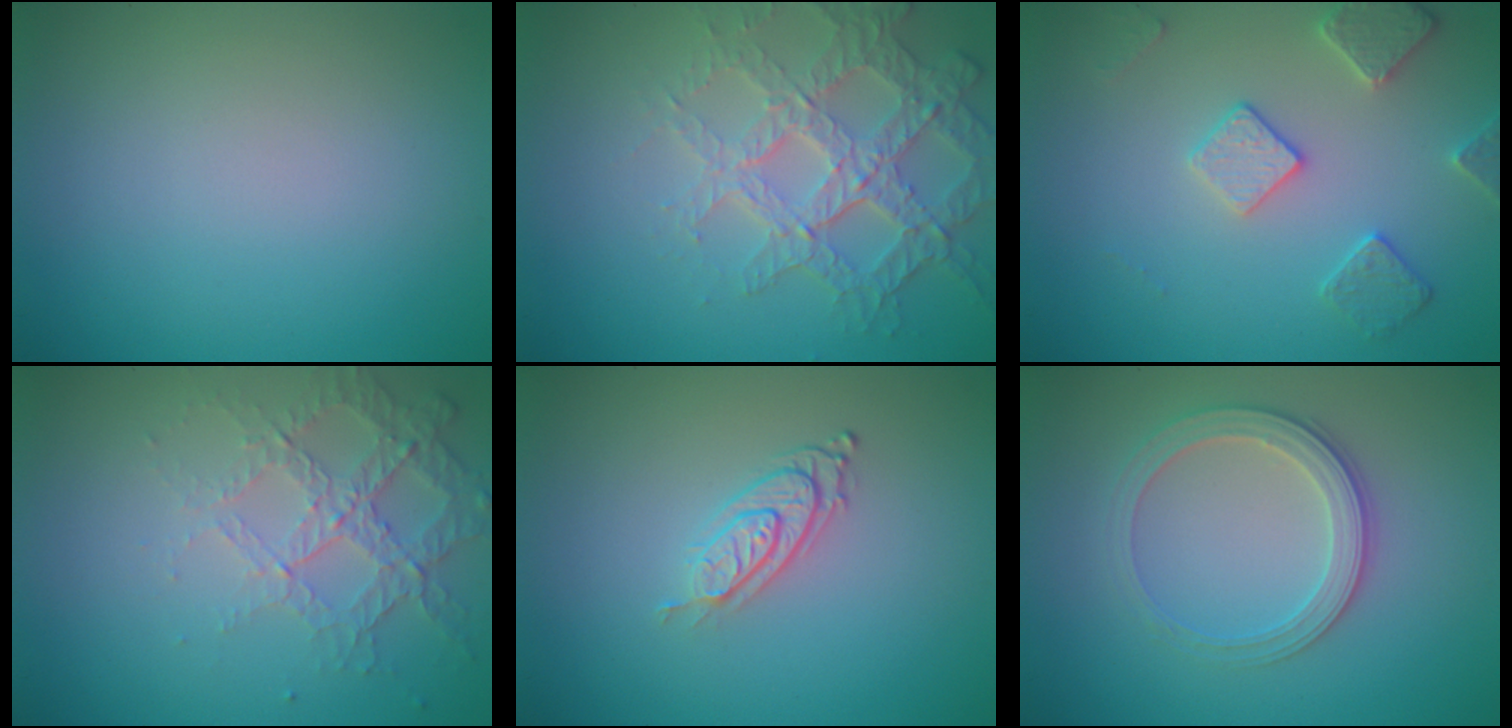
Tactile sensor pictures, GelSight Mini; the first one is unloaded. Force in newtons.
{"total": 4.5, "press": 4.1, "slide": 1.8}
{"total": 3.1, "press": 3.1, "slide": 0.4}
{"total": 4.5, "press": 2.9, "slide": 3.4}
{"total": 2.9, "press": 1.9, "slide": 2.2}
{"total": 2.9, "press": 2.8, "slide": 0.7}